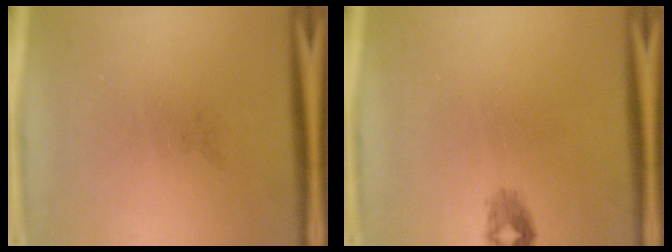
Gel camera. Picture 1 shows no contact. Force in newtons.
{"total": 1.2}